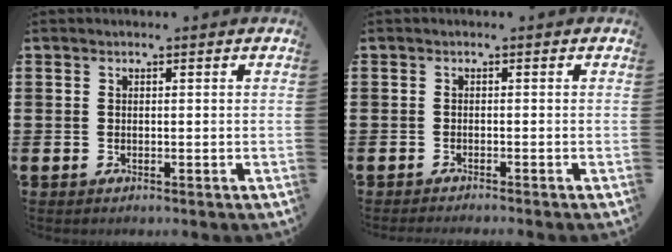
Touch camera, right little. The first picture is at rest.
{"total": 0.7, "force": [-0.6, -0.2, 0.0], "torque": [0.001, -0.002, -0.013]}